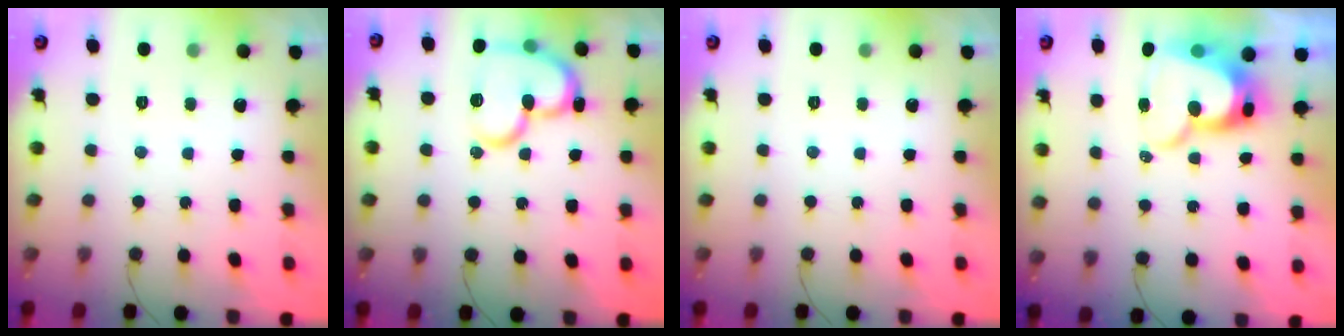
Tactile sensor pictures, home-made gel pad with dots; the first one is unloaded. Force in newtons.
{"total": 18.4, "press": 18.2, "slide": 2.4}
{"total": 0.0}
{"total": 14.7, "press": 14.6, "slide": 1.4}